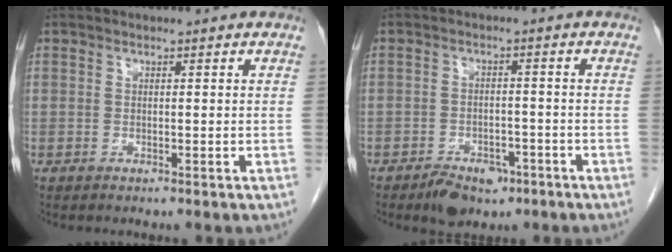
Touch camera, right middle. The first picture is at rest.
{"total": 5.6, "force": [-3.9, 3.0, 2.6], "torque": [-0.040, 0.002, -0.056]}